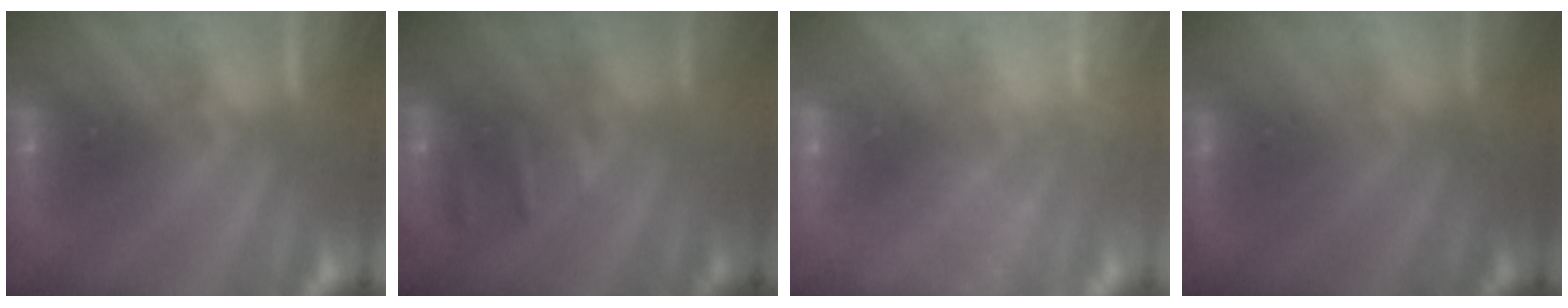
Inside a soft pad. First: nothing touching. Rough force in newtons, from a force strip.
{"total": 2.4}
{"total": 2.4}
{"total": 2.6}